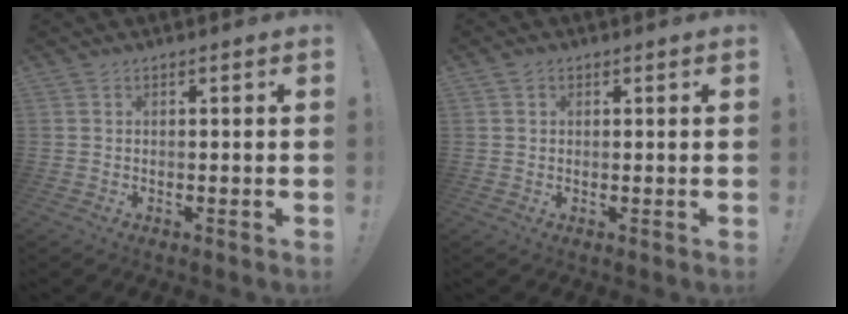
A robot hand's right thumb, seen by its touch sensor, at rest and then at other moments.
{"total": 1.3, "force": [0.7, 1.0, 0.3], "torque": [0.000, 0.000, 0.011]}